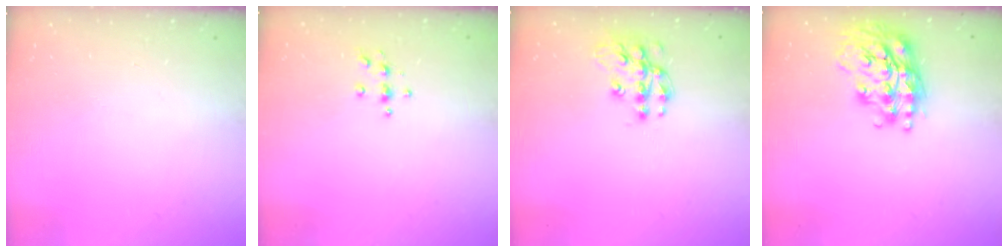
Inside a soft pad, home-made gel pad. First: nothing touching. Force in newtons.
{"total": 3.9, "press": 3.8, "slide": 0.4}
{"total": 12.6, "press": 12.6, "slide": 0.8}
{"total": 19.2, "press": 19.1, "slide": 1.6}